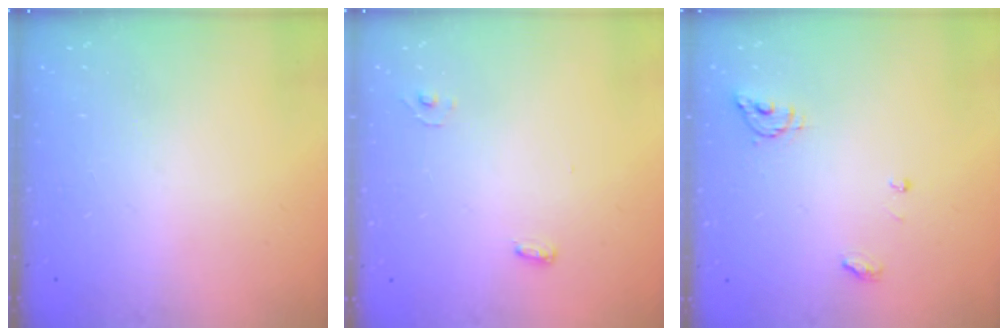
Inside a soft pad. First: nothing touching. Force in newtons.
{"total": 4.4, "press": 3.9, "slide": 2.1}
{"total": 5.3, "press": 5.3, "slide": 0.4}